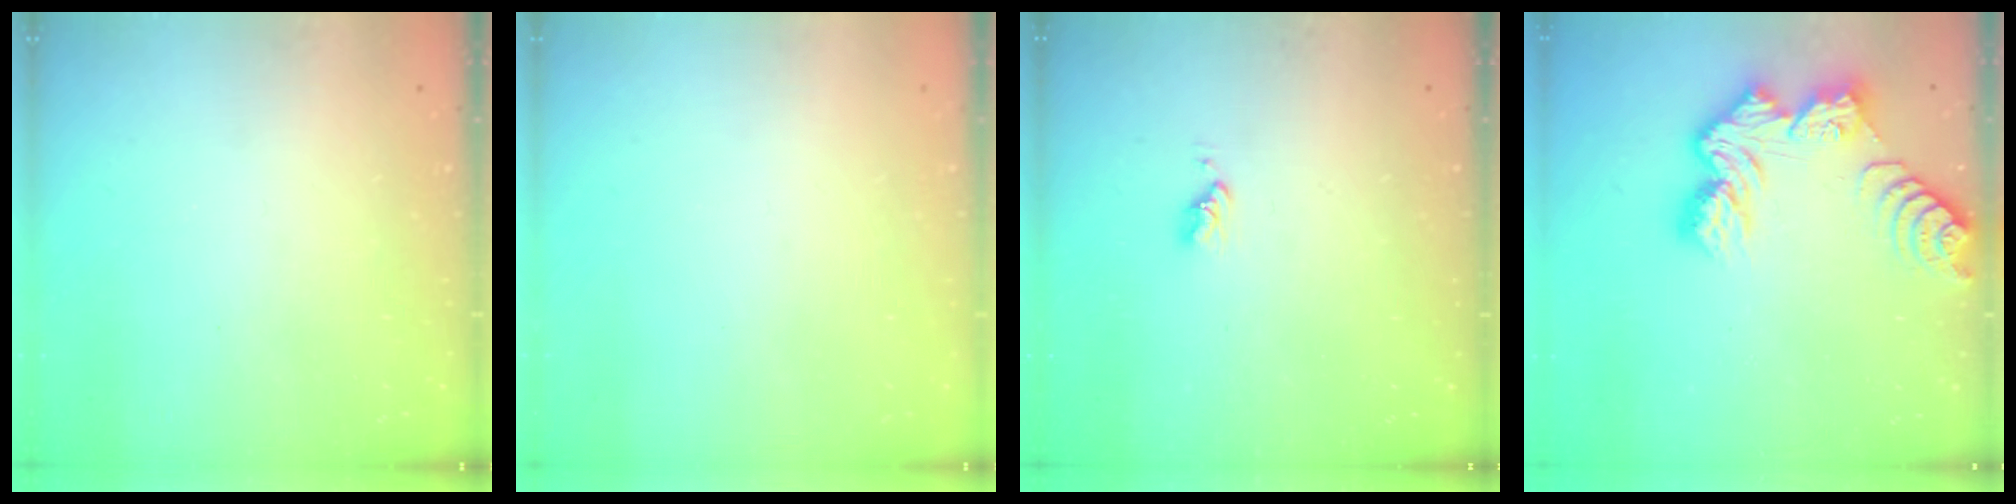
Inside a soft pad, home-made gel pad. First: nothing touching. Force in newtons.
{"total": 0.0}
{"total": 2.8, "press": 2.8, "slide": 0.3}
{"total": 10.8, "press": 10.7, "slide": 1.1}